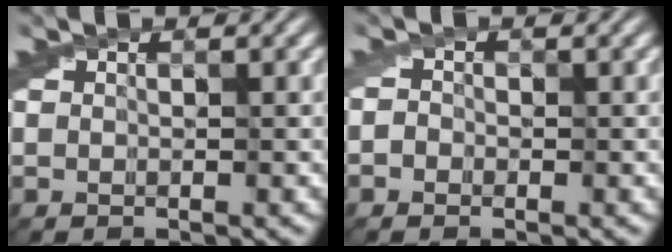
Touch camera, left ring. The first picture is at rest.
{"total": 1.4, "force": [-0.2, 1.3, 0.5], "torque": [0.002, -0.001, -0.023]}